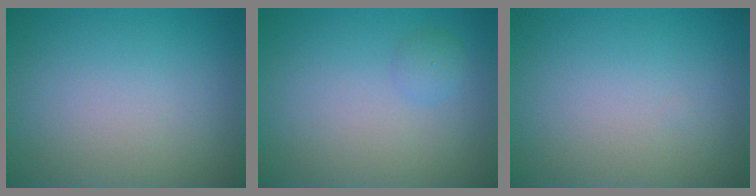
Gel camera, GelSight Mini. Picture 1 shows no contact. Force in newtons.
{"total": 0.8, "press": 0.8, "slide": 0.0}
{"total": 0.0}